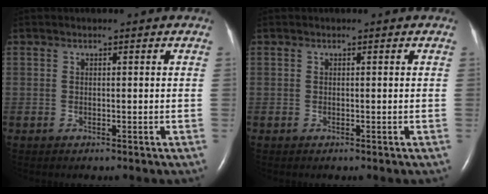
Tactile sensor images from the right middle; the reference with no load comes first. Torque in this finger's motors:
{"motor_torque": [-0.03, 0.13, 0.00, 0.00]}